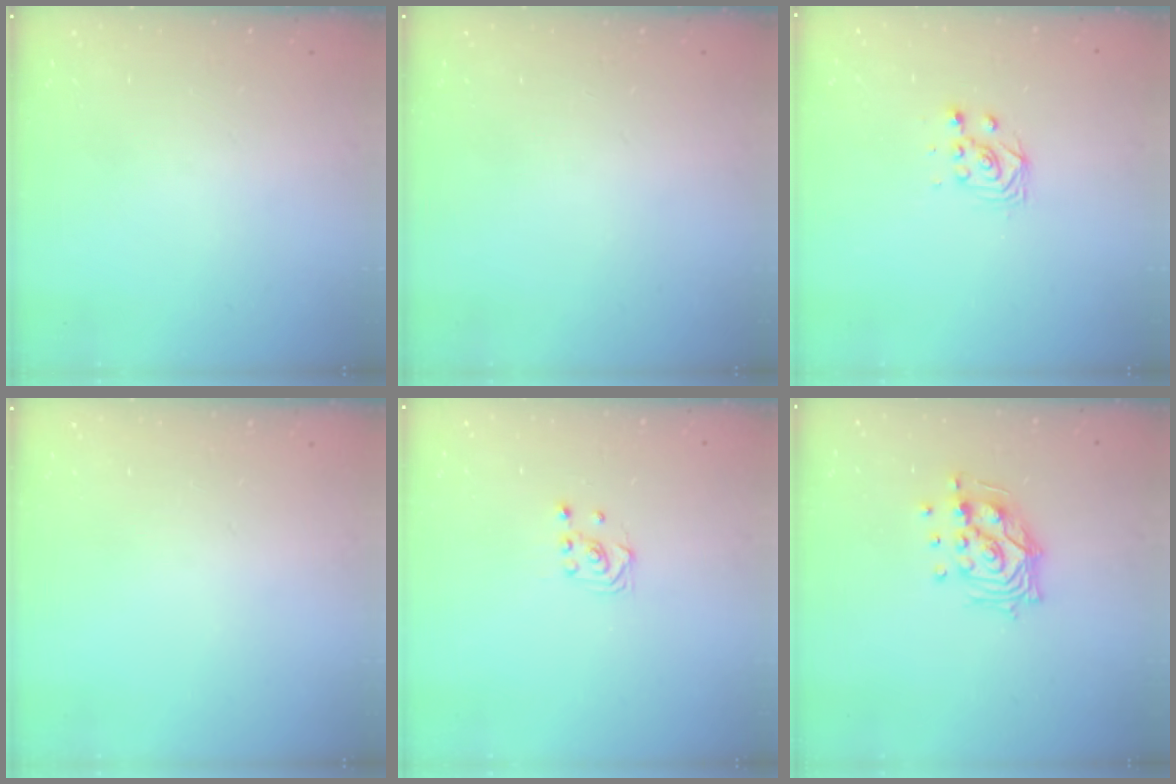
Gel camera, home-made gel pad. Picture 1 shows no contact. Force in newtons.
{"total": 0.0}
{"total": 2.8, "press": 2.5, "slide": 1.3}
{"total": 0.0}
{"total": 2.9, "press": 2.6, "slide": 1.4}
{"total": 12.8, "press": 12.7, "slide": 1.6}